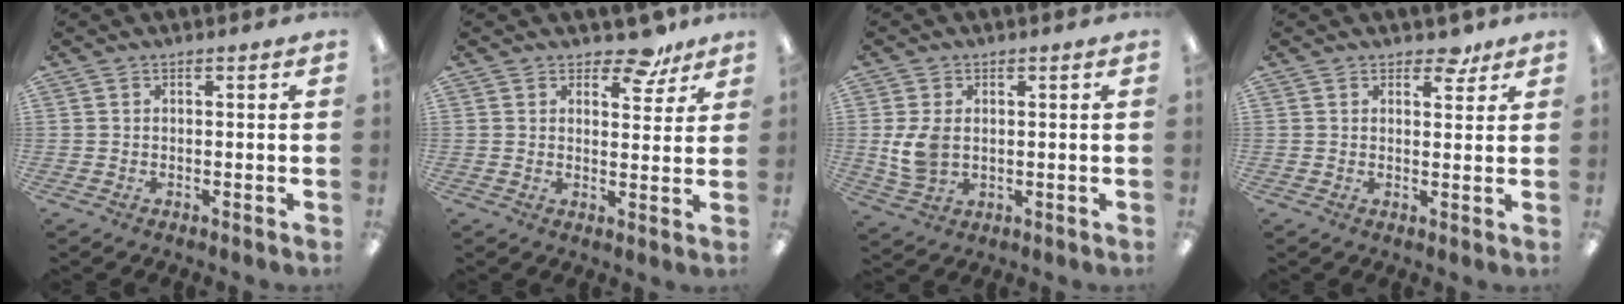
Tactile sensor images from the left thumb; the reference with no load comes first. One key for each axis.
{"total": 7.9, "fx": 6.0, "fy": 3.9, "fz": 3.5, "tx": -0.029, "ty": -0.036, "tz": 0.102}
{"total": 7.2, "fx": 0.8, "fy": 5.2, "fz": 4.9, "tx": -0.109, "ty": -0.002, "tz": 0.013}
{"total": 4.8, "fx": 3.6, "fy": 2.6, "fz": 2.0, "tx": -0.014, "ty": -0.013, "tz": 0.060}